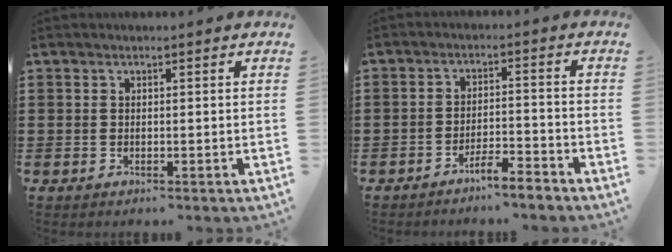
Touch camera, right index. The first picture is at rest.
{"total": 4.0, "force": [-3.8, -0.1, 1.4], "torque": [-0.026, 0.001, -0.074]}